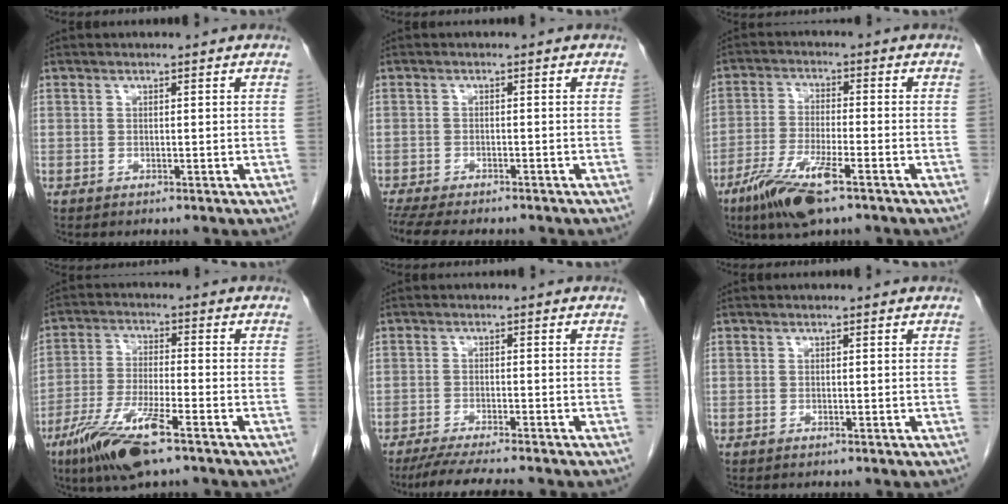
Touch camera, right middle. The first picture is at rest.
{"total": 10.9, "force": [-9.2, 2.8, 5.2], "torque": [-0.096, -0.010, -0.132]}
{"total": 9.5, "force": [-5.9, 1.4, 7.4], "torque": [-0.151, -0.021, -0.106]}
{"total": 11.4, "force": [-6.9, 1.6, 8.9], "torque": [-0.182, -0.024, -0.124]}
{"total": 8.3, "force": [-7.1, 0.0, 4.3], "torque": [-0.063, -0.023, -0.112]}
{"total": 0.0}